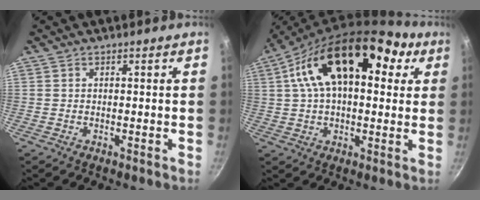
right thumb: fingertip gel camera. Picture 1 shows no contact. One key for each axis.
{"total": 18.7, "fx": 5.9, "fy": 10.8, "fz": 14.1, "tx": -0.205, "ty": 0.012, "tz": 0.075}